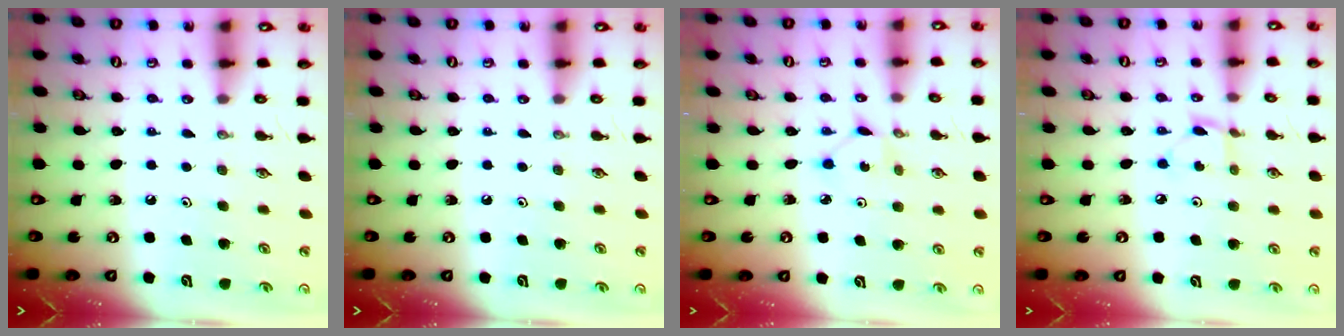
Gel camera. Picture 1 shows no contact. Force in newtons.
{"total": 0.0}
{"total": 1.7, "press": 1.7, "slide": 0.1}
{"total": 2.0, "press": 2.0, "slide": 0.1}